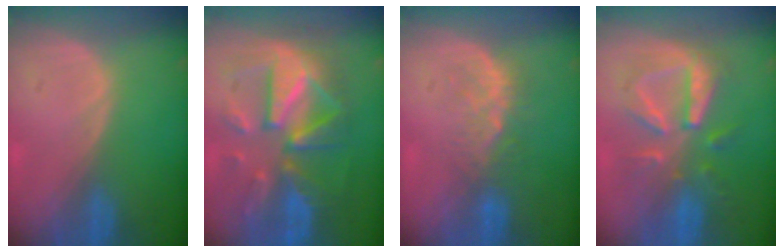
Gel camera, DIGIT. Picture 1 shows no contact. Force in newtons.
{"total": 12.4, "press": 12.3, "slide": 1.1}
{"total": 4.8, "press": 4.3, "slide": 2.1}
{"total": 8.5, "press": 8.3, "slide": 1.5}